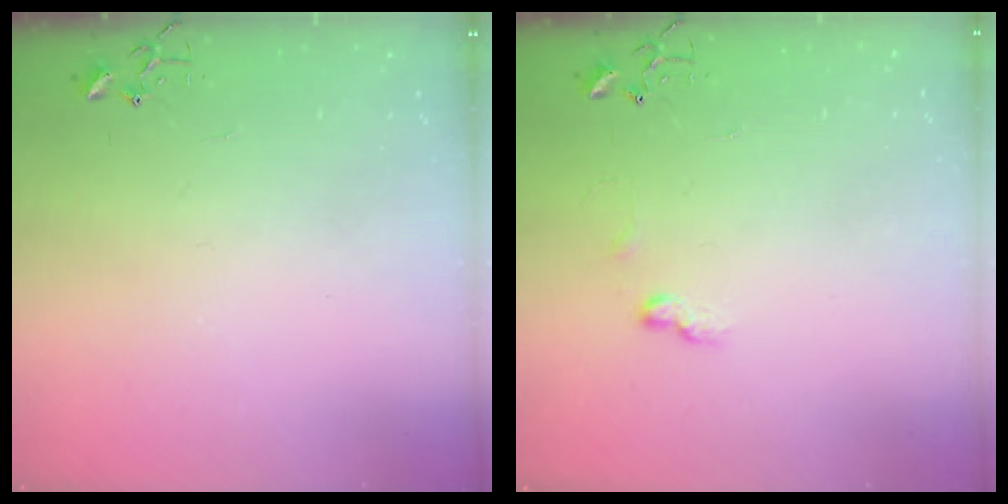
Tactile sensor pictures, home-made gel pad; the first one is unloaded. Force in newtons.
{"total": 6.7, "press": 6.6, "slide": 0.9}